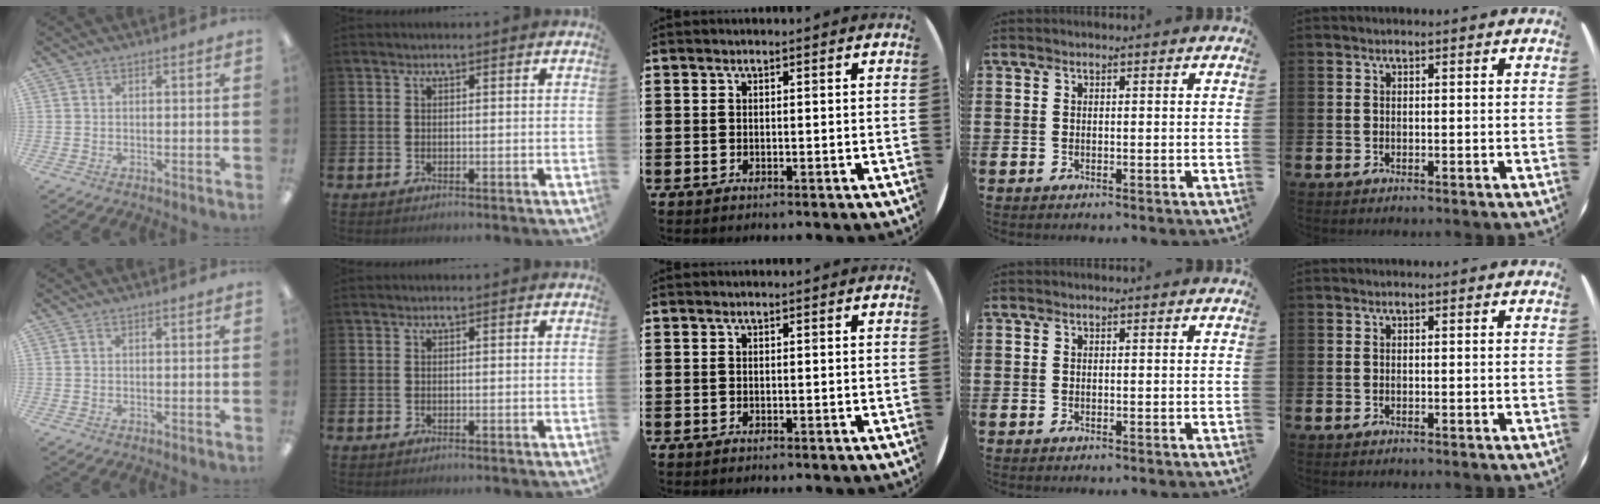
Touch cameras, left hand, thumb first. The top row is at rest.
{}